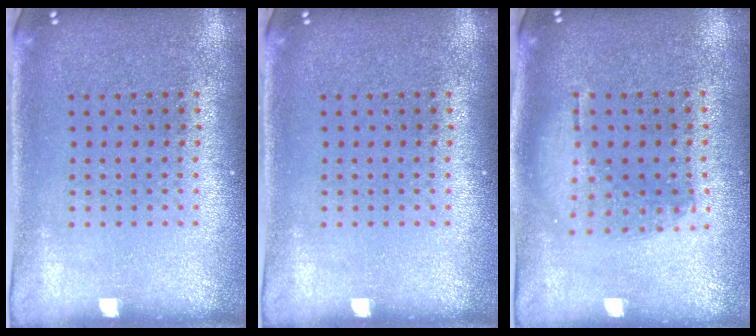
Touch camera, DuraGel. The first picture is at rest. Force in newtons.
{"total": 0.0}
{"total": 1.2, "press": 1.1, "slide": 0.5}